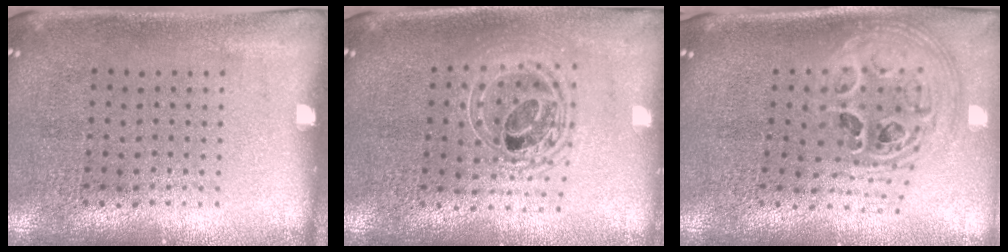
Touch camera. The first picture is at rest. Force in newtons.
{"total": 1.8, "press": 1.5, "slide": 0.9}
{"total": 2.7, "press": 1.9, "slide": 1.9}